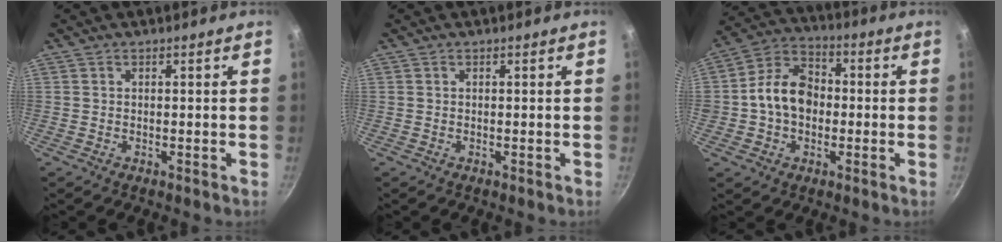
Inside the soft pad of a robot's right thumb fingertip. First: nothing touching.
{"total": 0.0}
{"total": 11.2, "force": [-0.8, 8.8, 6.9], "torque": [-0.090, 0.030, -0.029]}